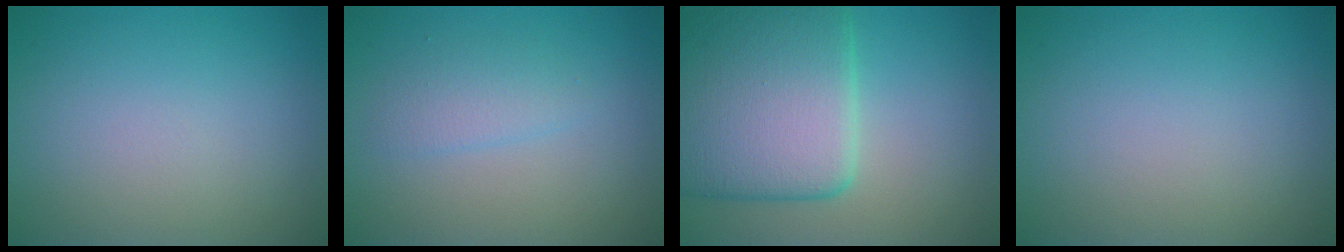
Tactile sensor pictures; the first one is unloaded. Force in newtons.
{"total": 1.8, "press": 1.8, "slide": 0.1}
{"total": 10.8, "press": 10.8, "slide": 0.7}
{"total": 0.0}